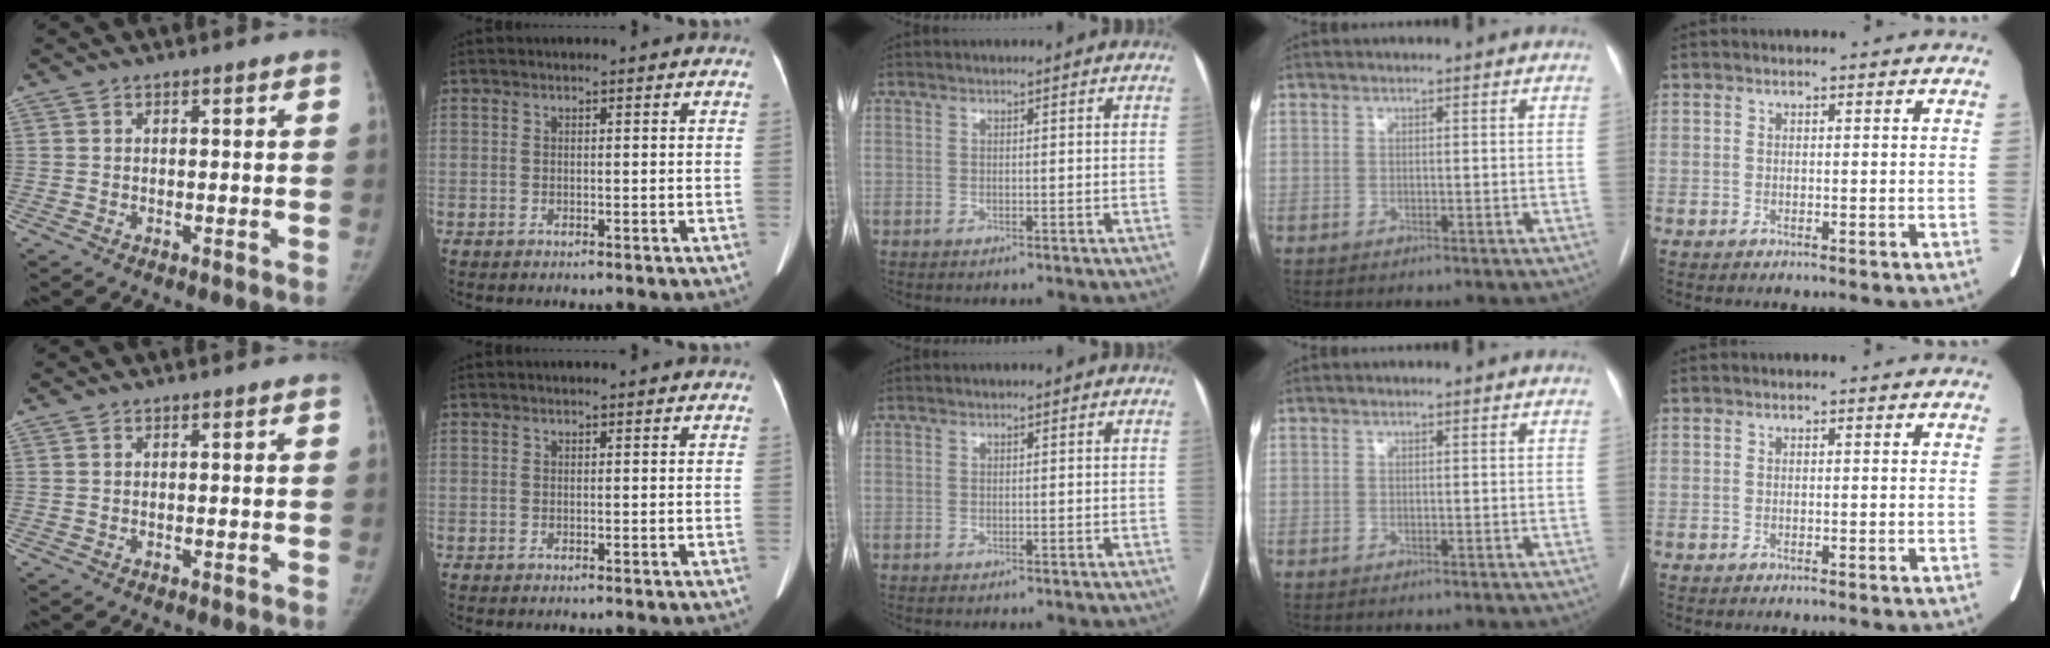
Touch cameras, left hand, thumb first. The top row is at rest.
{}